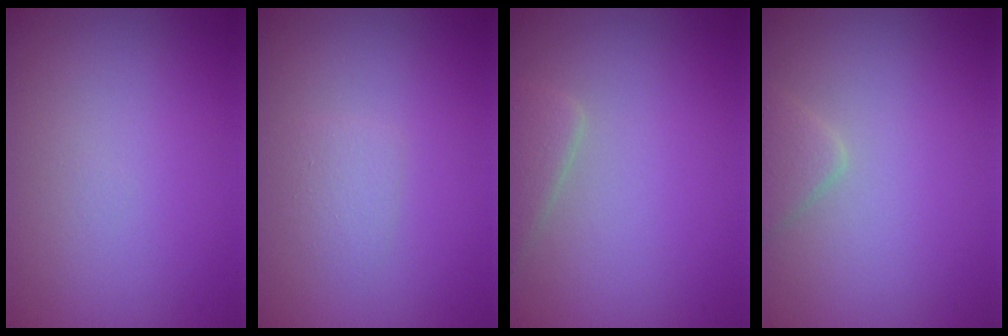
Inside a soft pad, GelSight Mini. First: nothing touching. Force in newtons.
{"total": 1.1, "press": 1.1, "slide": 0.1}
{"total": 2.0, "press": 2.0, "slide": 0.1}
{"total": 1.6, "press": 1.6, "slide": 0.1}